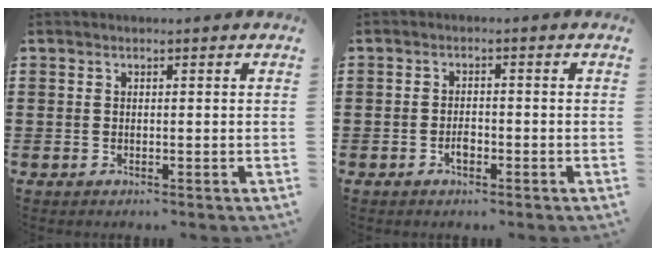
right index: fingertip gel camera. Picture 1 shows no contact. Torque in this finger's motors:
{"motor_torque": [0.68, 0.66, 0.02, 0.04]}